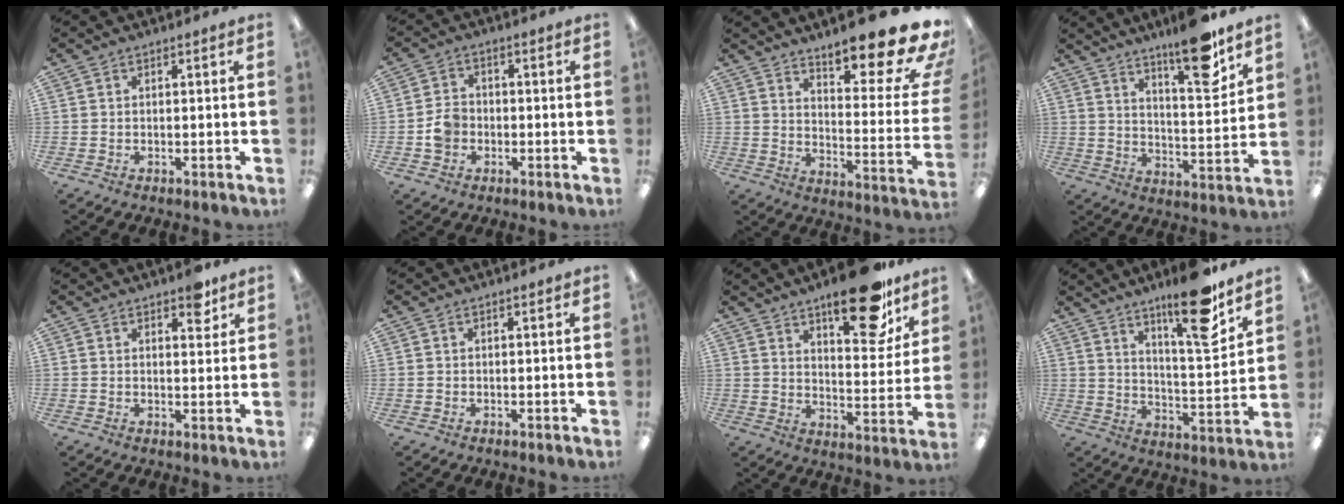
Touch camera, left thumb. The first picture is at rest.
{"total": 5.1, "force": [-1.5, 4.1, 2.6], "torque": [-0.044, 0.014, -0.024]}
{"total": 19.0, "force": [14.4, 4.0, 11.7], "torque": [-0.160, -0.118, 0.231]}
{"total": 14.9, "force": [11.2, 3.4, 9.2], "torque": [-0.136, -0.072, 0.182]}
{"total": 4.9, "force": [3.3, 2.3, 2.8], "torque": [-0.022, -0.014, 0.052]}
{"total": 0.0}
{"total": 20.1, "force": [13.7, 7.7, 12.5], "torque": [-0.161, -0.085, 0.219]}
{"total": 16.8, "force": [12.3, 3.3, 11.0], "torque": [-0.165, -0.080, 0.191]}